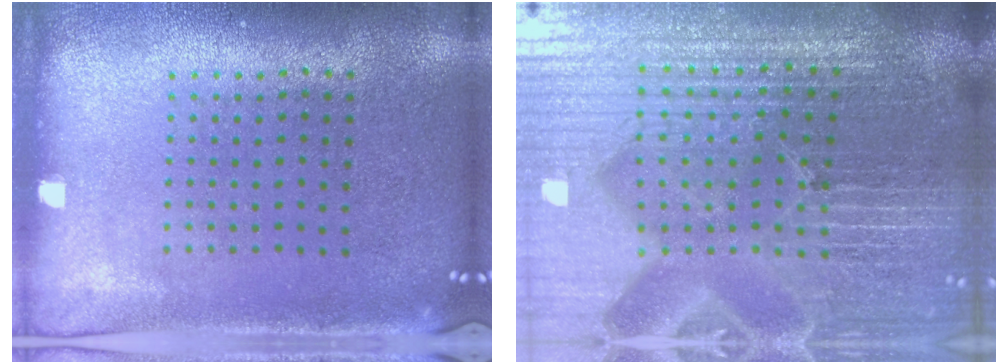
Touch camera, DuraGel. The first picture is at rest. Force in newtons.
{"total": 7.3, "press": 6.4, "slide": 3.5}